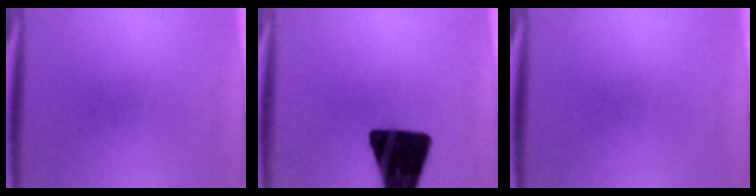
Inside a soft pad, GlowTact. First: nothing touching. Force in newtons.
{"total": 17.9}
{"total": 0.0}